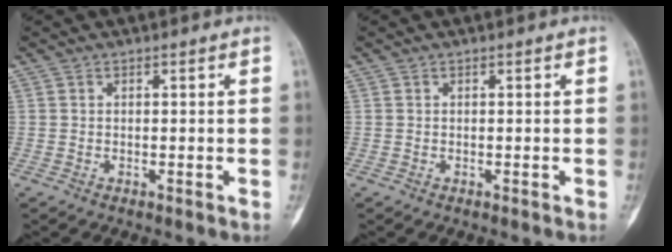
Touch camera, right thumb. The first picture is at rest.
{"total": 0.0}